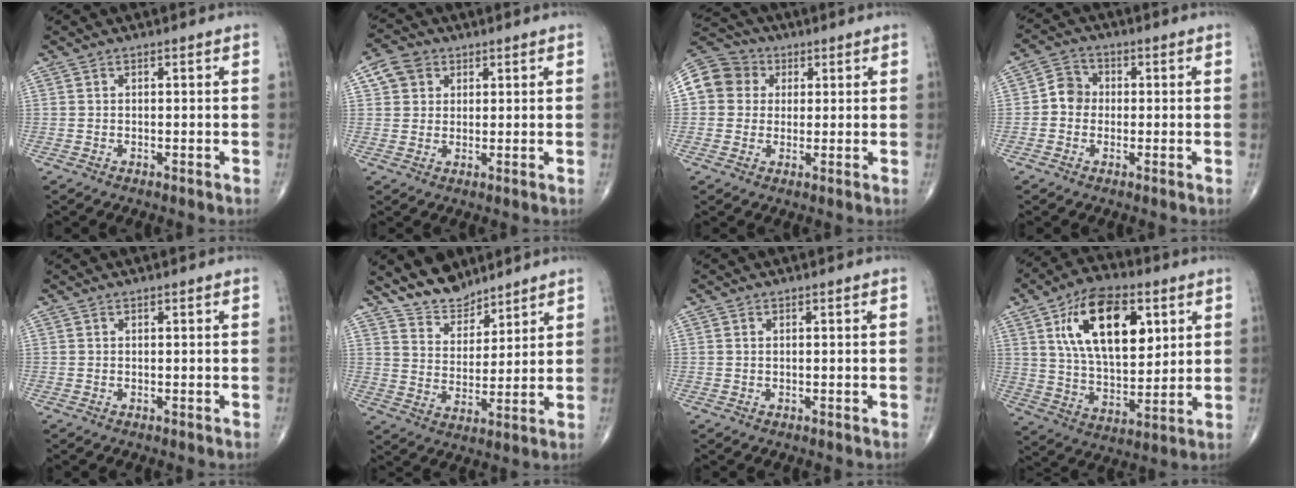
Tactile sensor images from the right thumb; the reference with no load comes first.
{"total": 5.3, "force": [2.0, 4.4, 2.0], "torque": [-0.020, 0.002, 0.034]}
{"total": 10.0, "force": [1.9, 9.1, 3.5], "torque": [-0.053, 0.020, 0.023]}
{"total": 4.8, "force": [-0.5, 4.3, 2.1], "torque": [-0.015, 0.014, -0.020]}
{"total": 0.0}
{"total": 8.5, "force": [7.5, 3.5, 1.7], "torque": [-0.004, -0.056, 0.146]}
{"total": 0.0}
{"total": 19.4, "force": [6.9, 10.3, 14.9], "torque": [-0.215, -0.023, 0.123]}